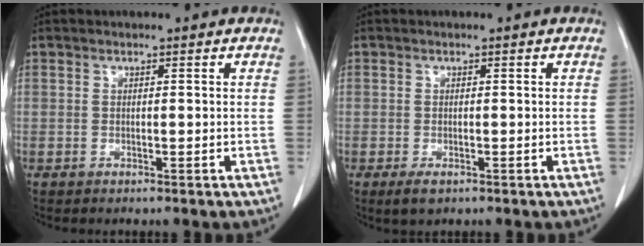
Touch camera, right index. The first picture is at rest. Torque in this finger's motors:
{"motor_torque": [-0.55, -0.18, -0.34, -0.13]}